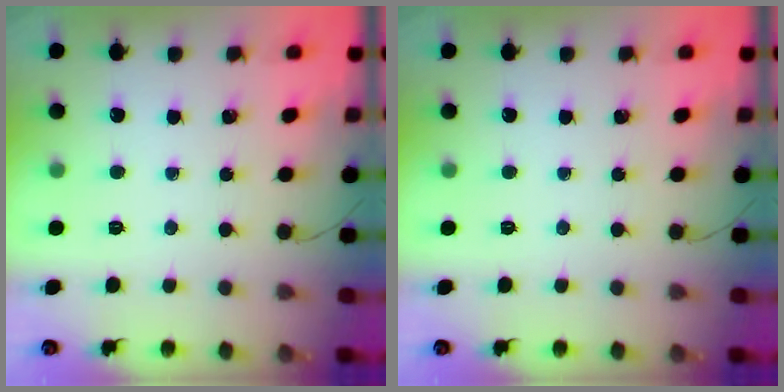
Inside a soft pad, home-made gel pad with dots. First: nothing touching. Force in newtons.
{"total": 0.0}